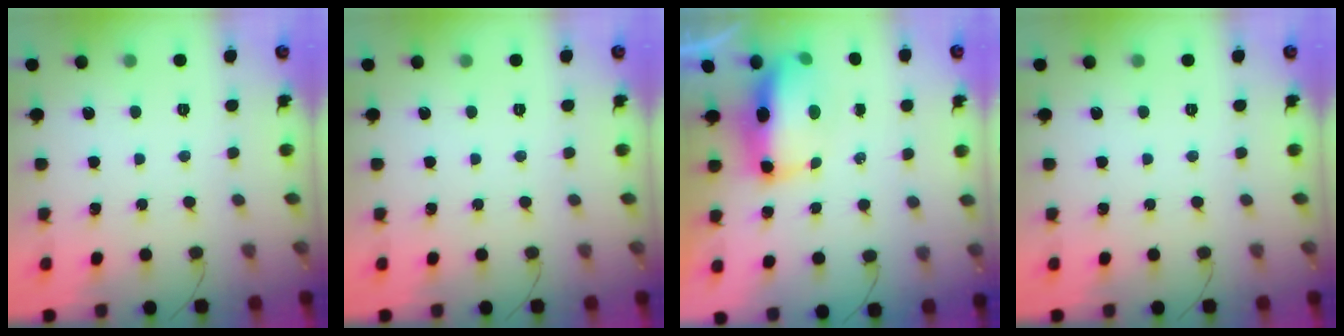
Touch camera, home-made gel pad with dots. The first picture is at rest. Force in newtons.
{"total": 0.0}
{"total": 10.6, "press": 10.3, "slide": 2.2}
{"total": 0.0}